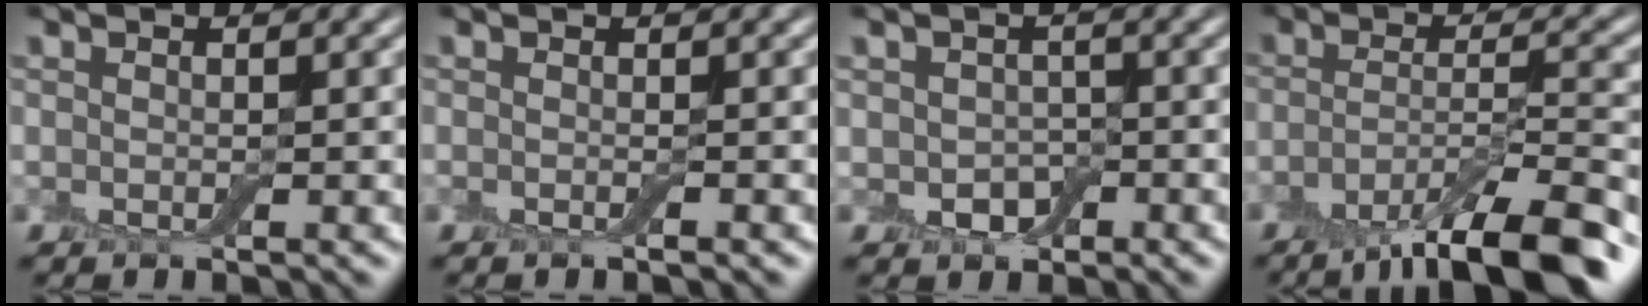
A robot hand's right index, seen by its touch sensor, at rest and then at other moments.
{"total": 0.6, "force": [-0.3, -0.1, 0.5], "torque": [-0.010, -0.005, -0.006]}
{"total": 2.4, "force": [-0.6, 1.8, 1.4], "torque": [-0.026, -0.007, -0.012]}
{"total": 9.2, "force": [-5.8, 2.2, 6.9], "torque": [-0.096, -0.001, -0.101]}